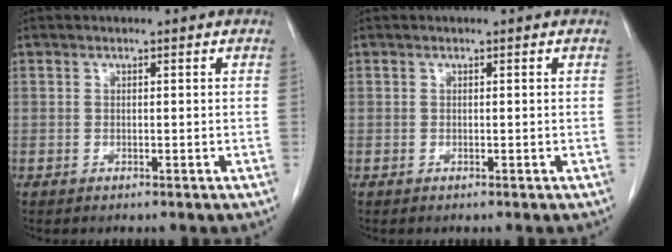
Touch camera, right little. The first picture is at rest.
{"total": 0.0}